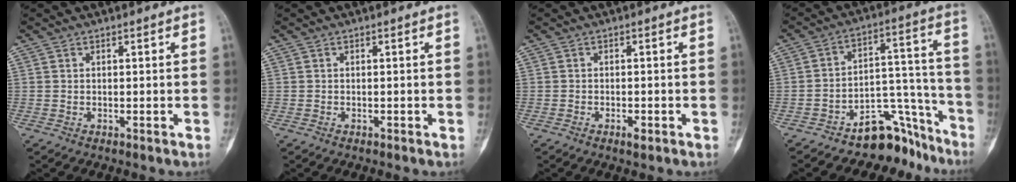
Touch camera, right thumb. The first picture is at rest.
{"total": 0.0}
{"total": 1.5, "force": [-0.8, 0.8, 1.0], "torque": [-0.014, 0.001, -0.015]}
{"total": 12.1, "force": [-9.7, 6.1, 4.0], "torque": [-0.007, 0.138, -0.149]}